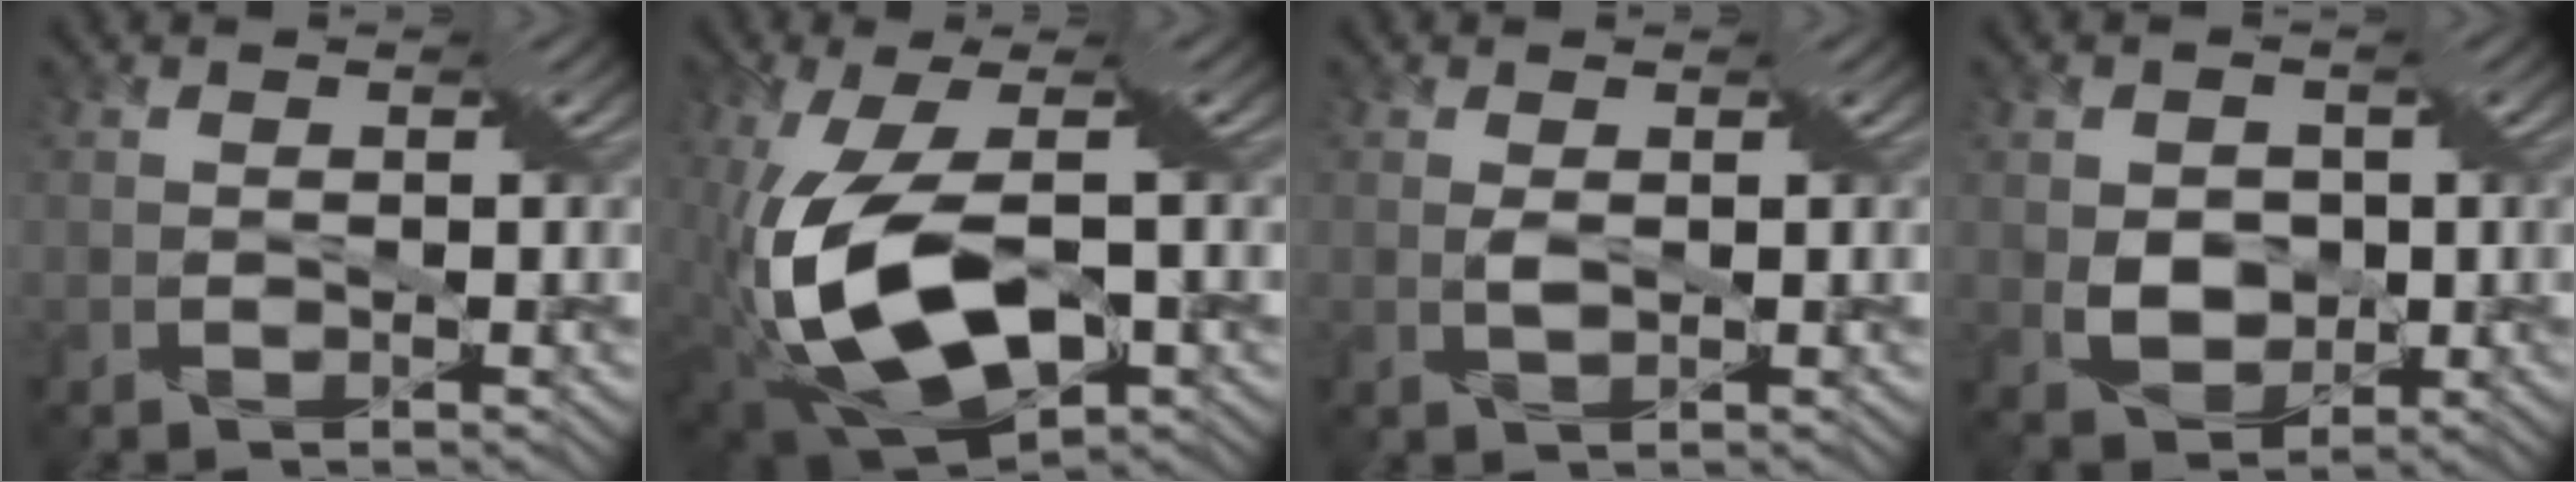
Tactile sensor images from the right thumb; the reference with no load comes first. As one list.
[{"total": 14.7, "force": [-2.8, 7.2, 12.6], "torque": [-0.277, -0.028, -0.041]}, {"total": 1.4, "force": [0.4, 0.0, 1.3], "torque": [-0.044, -0.002, 0.009]}, {"total": 4.5, "force": [0.3, 3.6, 2.7], "torque": [-0.077, -0.008, 0.000]}]